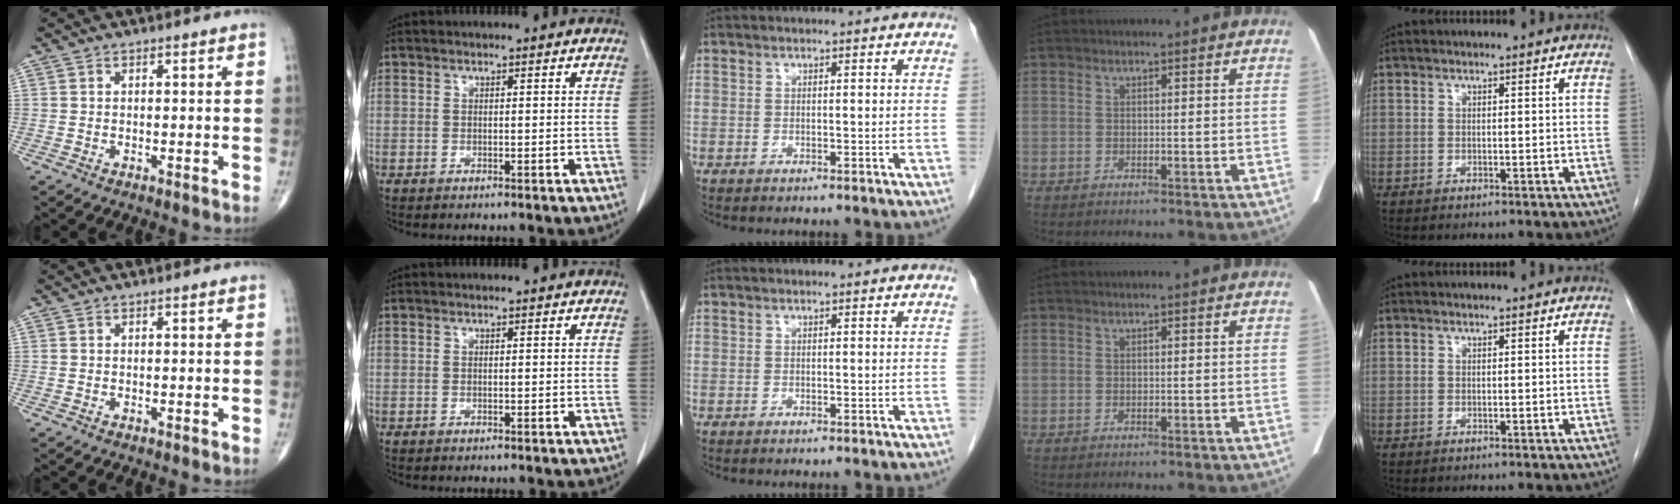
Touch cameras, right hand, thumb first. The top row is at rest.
{}